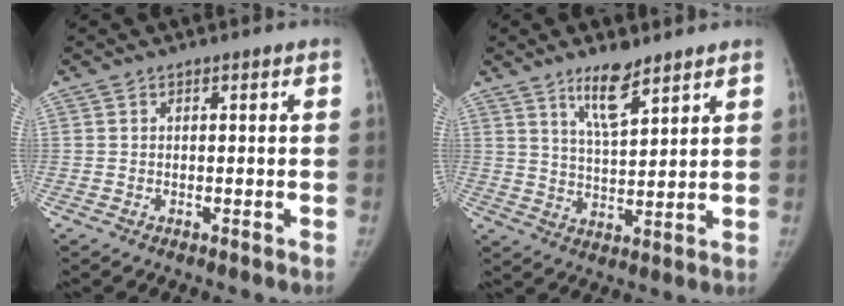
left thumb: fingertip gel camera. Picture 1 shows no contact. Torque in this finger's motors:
{"motor_torque": [0.37, -0.14, 1.09, -0.68, 0.28]}